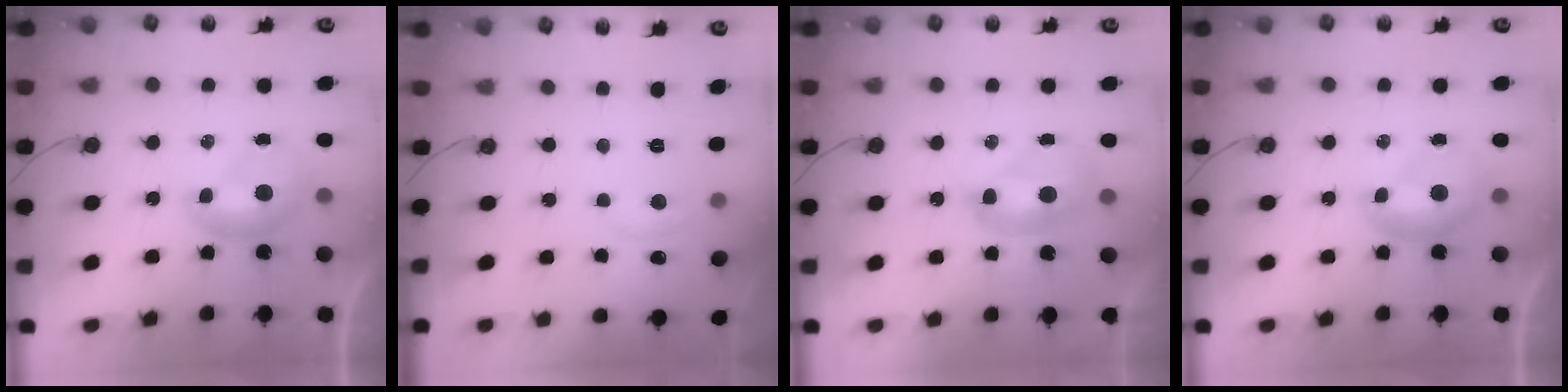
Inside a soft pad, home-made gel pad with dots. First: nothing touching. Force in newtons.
{"total": 0.8, "press": 0.4, "slide": 0.7}
{"total": 2.7, "press": 2.7, "slide": 0.1}
{"total": 0.0}